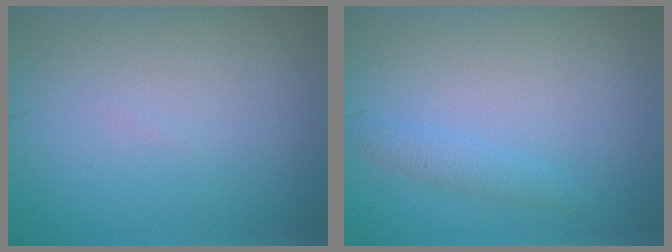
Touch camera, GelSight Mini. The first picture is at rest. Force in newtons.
{"total": 1.3, "press": 1.3, "slide": 0.1}